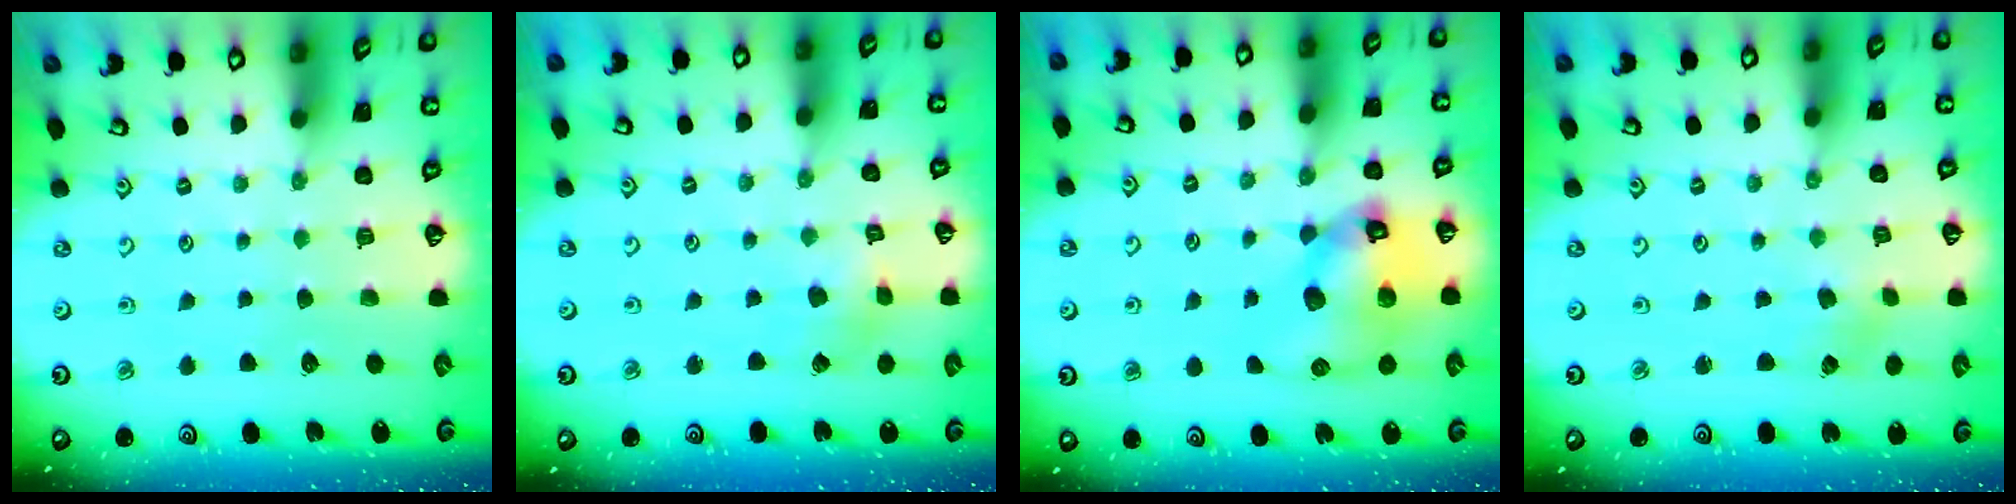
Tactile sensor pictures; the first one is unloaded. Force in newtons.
{"total": 3.2, "press": 3.2, "slide": 0.3}
{"total": 13.2, "press": 13.1, "slide": 1.8}
{"total": 2.6, "press": 2.6, "slide": 0.2}